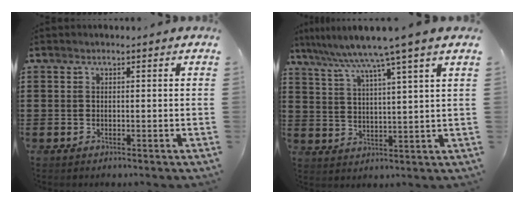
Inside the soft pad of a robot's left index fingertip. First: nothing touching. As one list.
[{"total": 6.8, "force": [5.3, -1.3, 4.1], "torque": [-0.099, -0.035, 0.084]}]